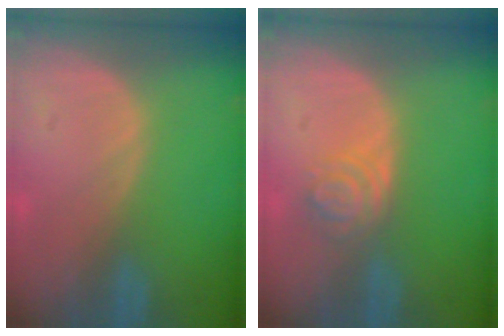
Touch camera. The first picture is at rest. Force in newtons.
{"total": 4.2, "press": 3.7, "slide": 2.0}